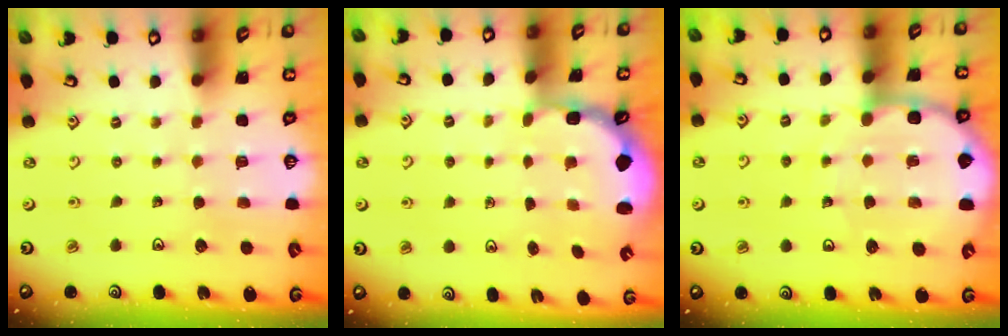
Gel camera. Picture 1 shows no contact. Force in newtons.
{"total": 2.7, "press": 2.1, "slide": 1.7}
{"total": 9.3, "press": 9.2, "slide": 1.1}